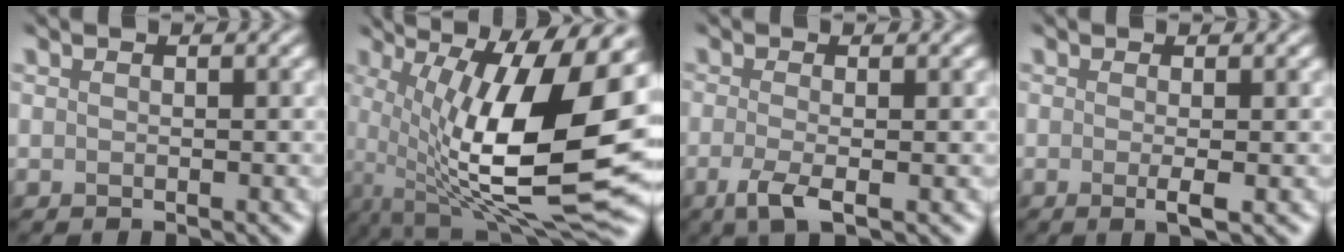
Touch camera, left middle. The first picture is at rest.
{"total": 15.5, "force": [0.4, 4.8, 14.7], "torque": [-0.264, -0.009, 0.007]}
{"total": 2.6, "force": [-1.0, 0.7, 2.3], "torque": [-0.052, -0.006, -0.026]}
{"total": 1.6, "force": [-0.3, 0.2, 1.6], "torque": [-0.031, -0.005, -0.008]}